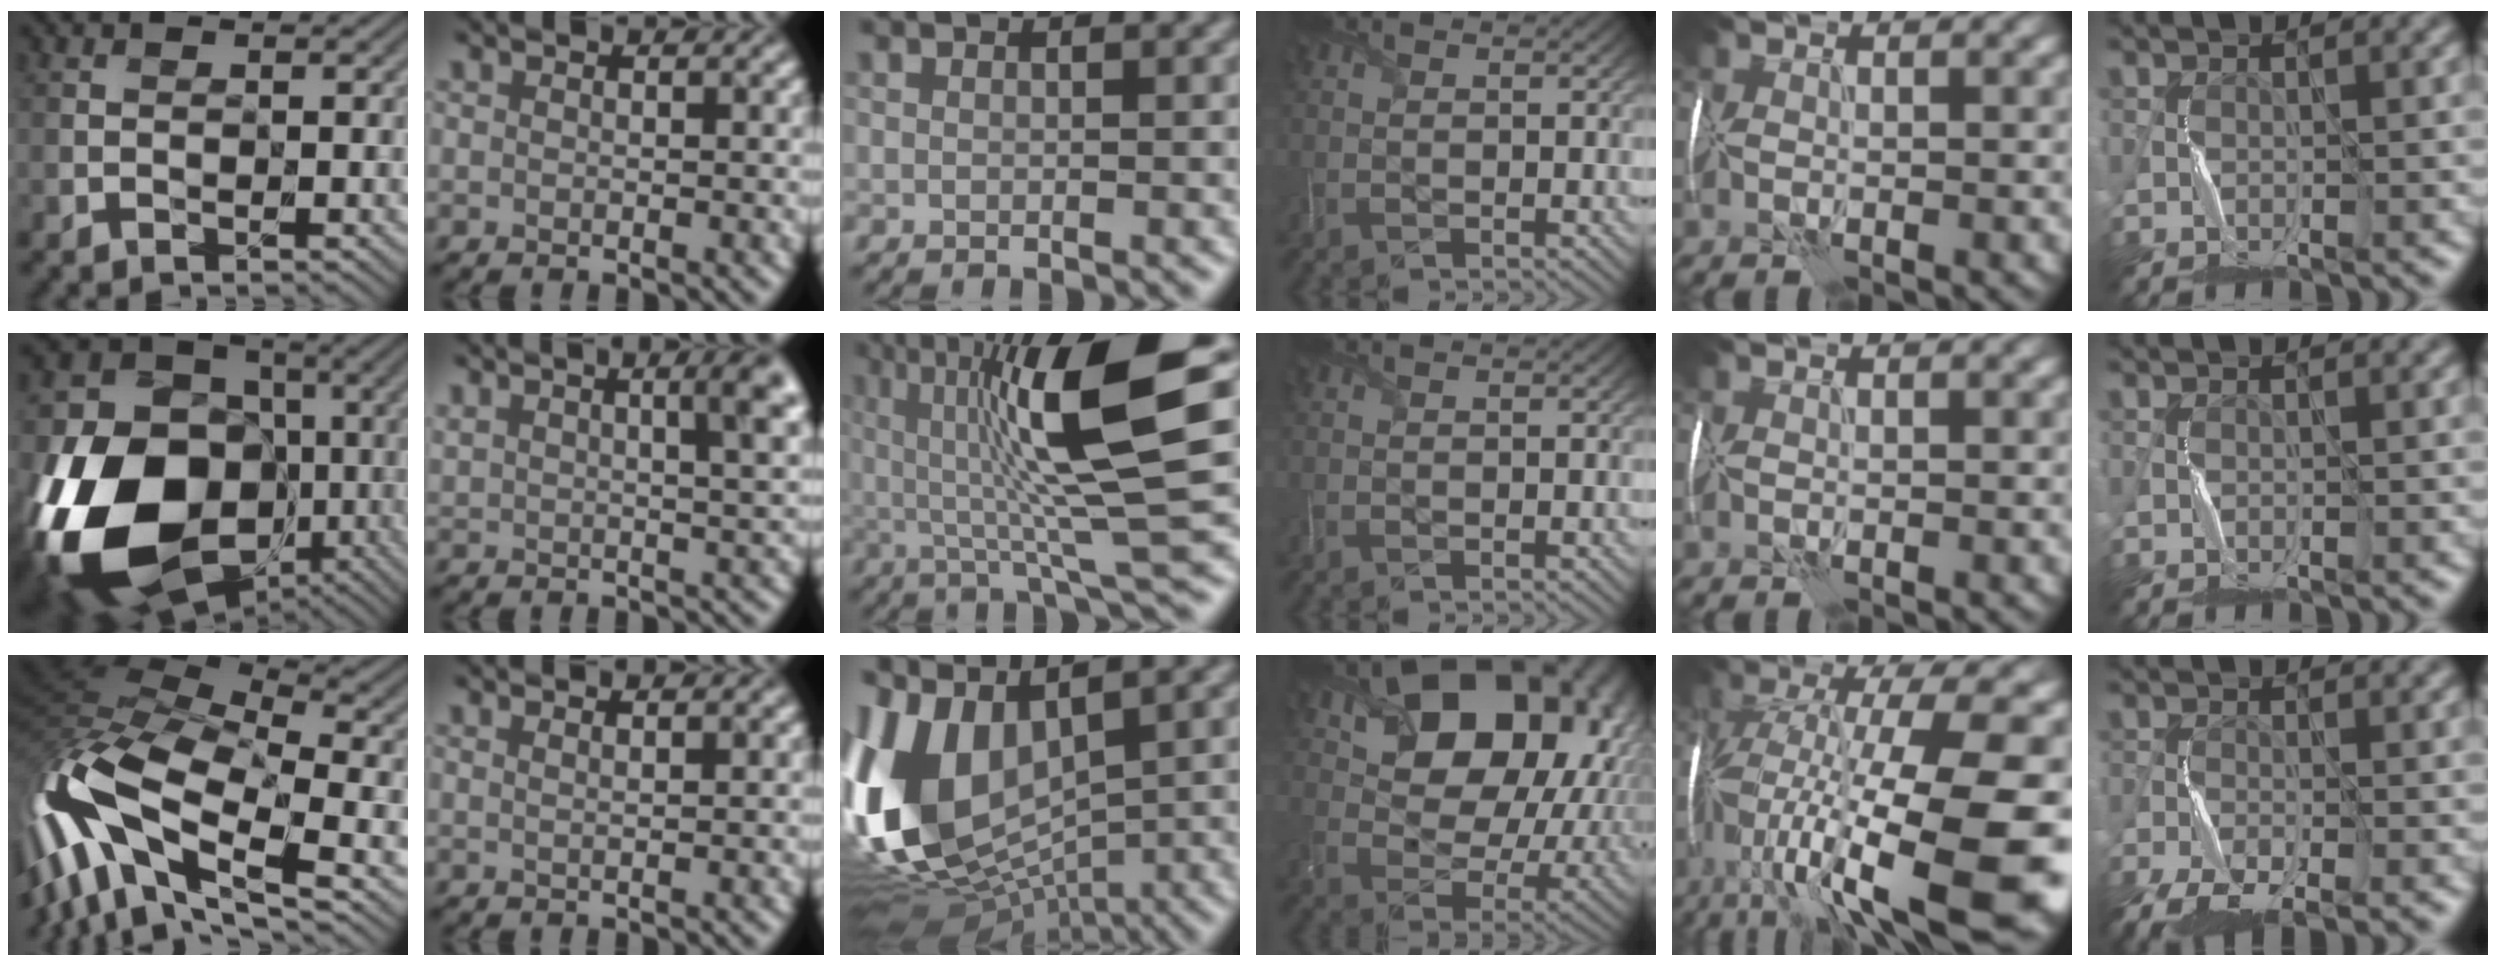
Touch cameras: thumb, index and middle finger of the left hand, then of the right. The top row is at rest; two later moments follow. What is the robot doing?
{"motion": "wrap", "object": "ribbon"}